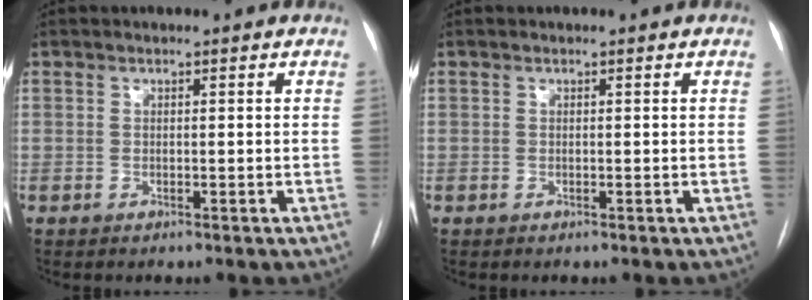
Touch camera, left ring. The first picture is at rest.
{"total": 0.0}